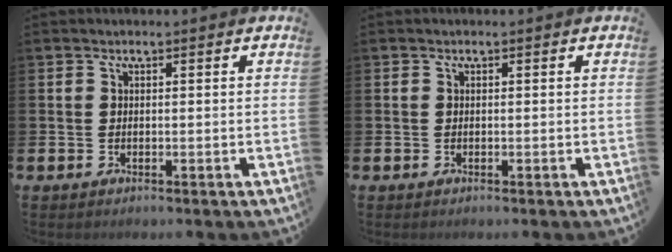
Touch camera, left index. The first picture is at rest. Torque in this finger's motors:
{"motor_torque": [-0.01, 0.00, 0.00, 0.02]}